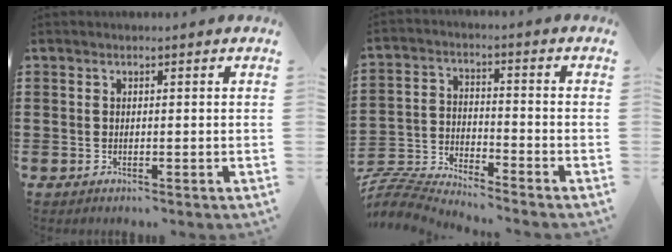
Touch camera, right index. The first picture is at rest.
{"total": 6.4, "force": [-6.4, 0.1, 0.6], "torque": [-0.035, -0.005, -0.135]}